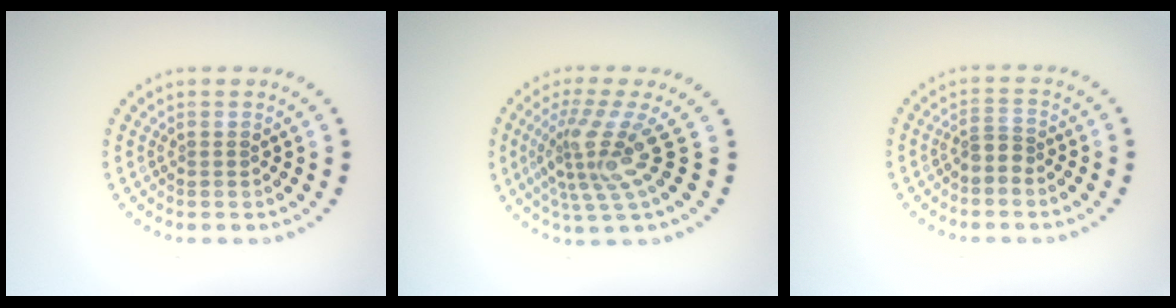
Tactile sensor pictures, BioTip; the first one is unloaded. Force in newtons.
{"total": 4.5, "press": 3.0, "slide": 3.3}
{"total": 1.8, "press": 1.3, "slide": 1.2}